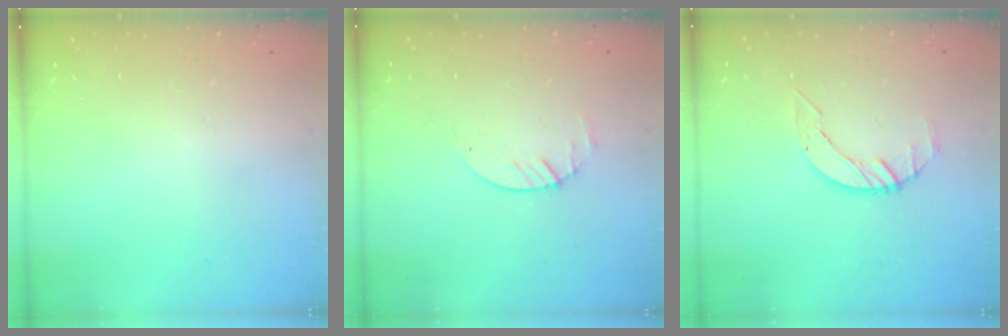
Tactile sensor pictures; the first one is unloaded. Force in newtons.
{"total": 1.7, "press": 1.6, "slide": 0.2}
{"total": 3.4, "press": 3.4, "slide": 0.4}